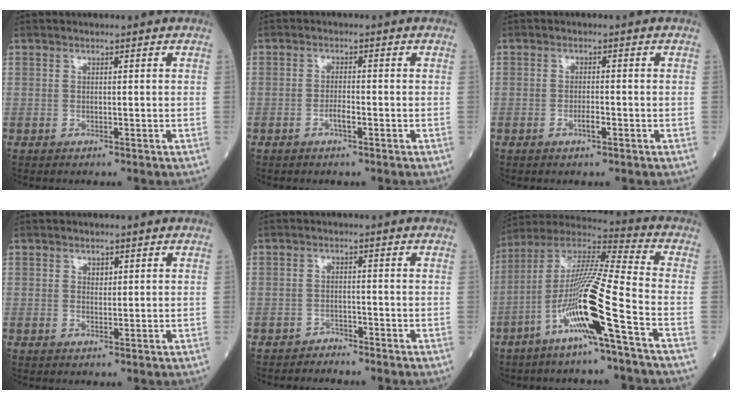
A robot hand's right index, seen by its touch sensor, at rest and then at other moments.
{"total": 1.9, "force": [-0.9, 0.3, 1.6], "torque": [-0.028, 0.002, -0.016]}
{"total": 1.7, "force": [-0.8, 0.3, 1.4], "torque": [-0.025, 0.001, -0.013]}
{"total": 1.0, "force": [0.5, 0.6, 0.5], "torque": [-0.004, -0.003, 0.008]}
{"total": 1.6, "force": [-1.6, 0.0, -0.5], "torque": [0.010, -0.006, -0.026]}
{"total": 15.4, "force": [-6.4, -0.9, 14.0], "torque": [-0.278, -0.006, -0.128]}